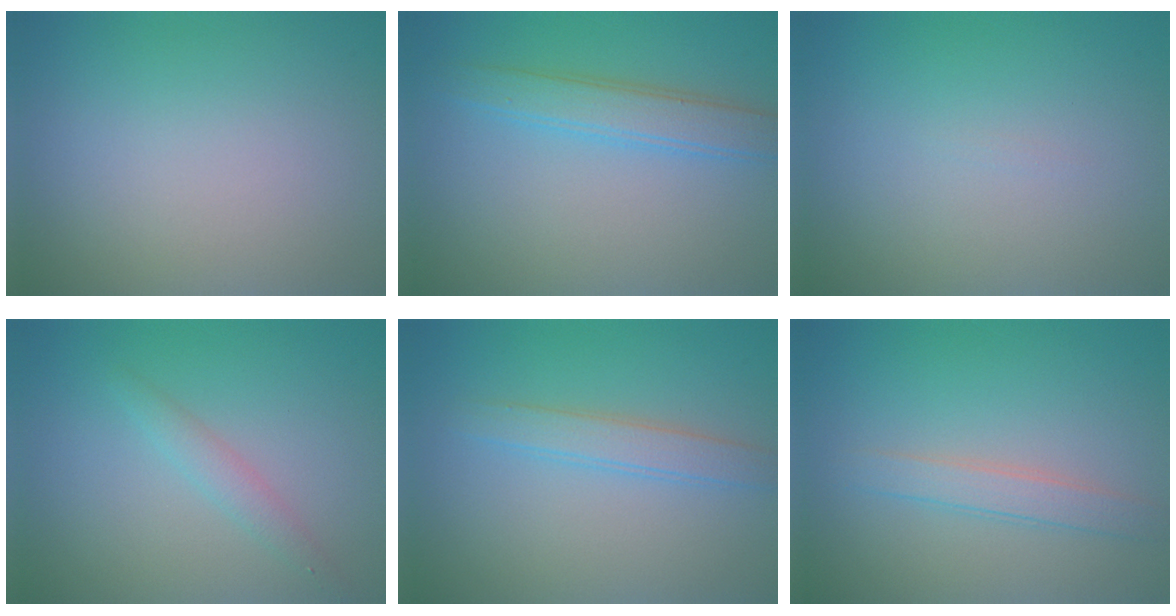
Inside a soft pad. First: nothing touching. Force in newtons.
{"total": 3.3, "press": 3.3, "slide": 0.1}
{"total": 0.0}
{"total": 1.7, "press": 1.7, "slide": 0.0}
{"total": 2.4, "press": 2.4, "slide": 0.1}
{"total": 2.3, "press": 2.2, "slide": 0.1}